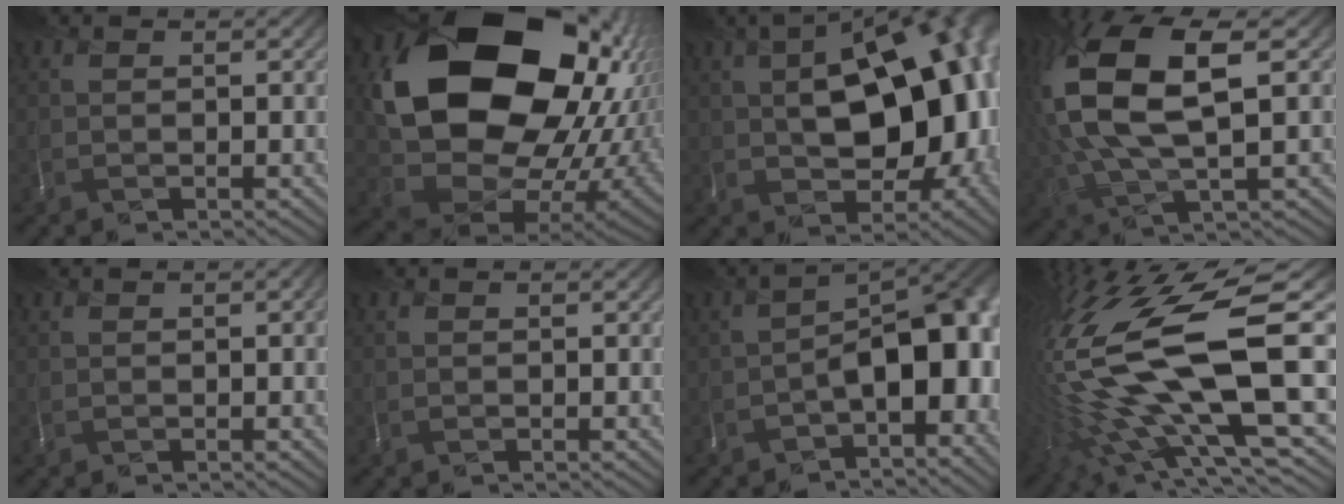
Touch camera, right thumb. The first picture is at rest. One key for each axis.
{"total": 19.6, "fx": 4.7, "fy": 15.6, "fz": 10.9, "tx": -0.247, "ty": -0.048, "tz": 0.140}
{"total": 16.4, "fx": 0.2, "fy": 9.8, "fz": 13.2, "tx": -0.161, "ty": 0.001, "tz": 0.005}
{"total": 12.8, "fx": 2.0, "fy": 5.8, "fz": 11.3, "tx": -0.274, "ty": -0.001, "tz": 0.048}
{"total": 0.6, "fx": 0.0, "fy": 0.1, "fz": 0.5, "tx": -0.002, "ty": 0.000, "tz": 0.000}
{"total": 0.0}
{"total": 9.3, "fx": -2.8, "fy": 4.1, "fz": 7.8, "tx": -0.124, "ty": -0.005, "tz": -0.035}
{"total": 19.2, "fx": -0.7, "fy": 7.5, "fz": 17.7, "tx": -0.378, "ty": -0.027, "tz": -0.002}